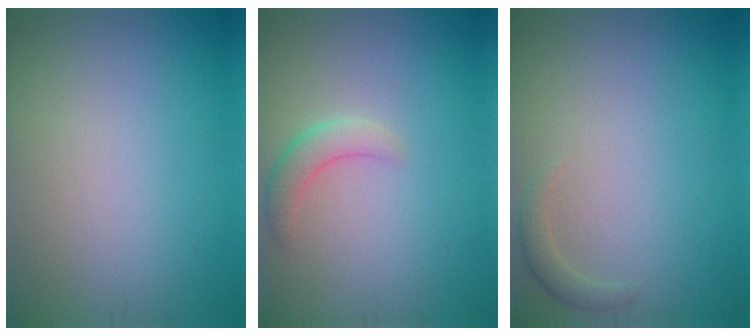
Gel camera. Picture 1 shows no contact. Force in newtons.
{"total": 2.2, "press": 2.2, "slide": 0.1}
{"total": 1.2, "press": 1.2, "slide": 0.2}